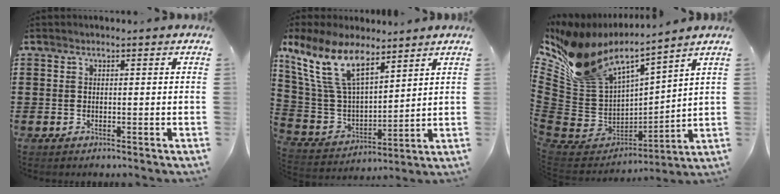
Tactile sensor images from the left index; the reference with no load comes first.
{"total": 13.6, "force": [8.9, 5.8, 8.5], "torque": [-0.212, -0.024, 0.165]}
{"total": 9.8, "force": [8.7, 3.1, 3.3], "torque": [-0.115, -0.071, 0.155]}